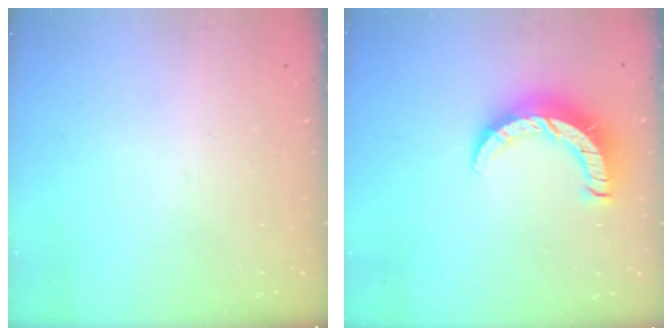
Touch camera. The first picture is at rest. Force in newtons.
{"total": 9.9, "press": 9.9, "slide": 0.6}